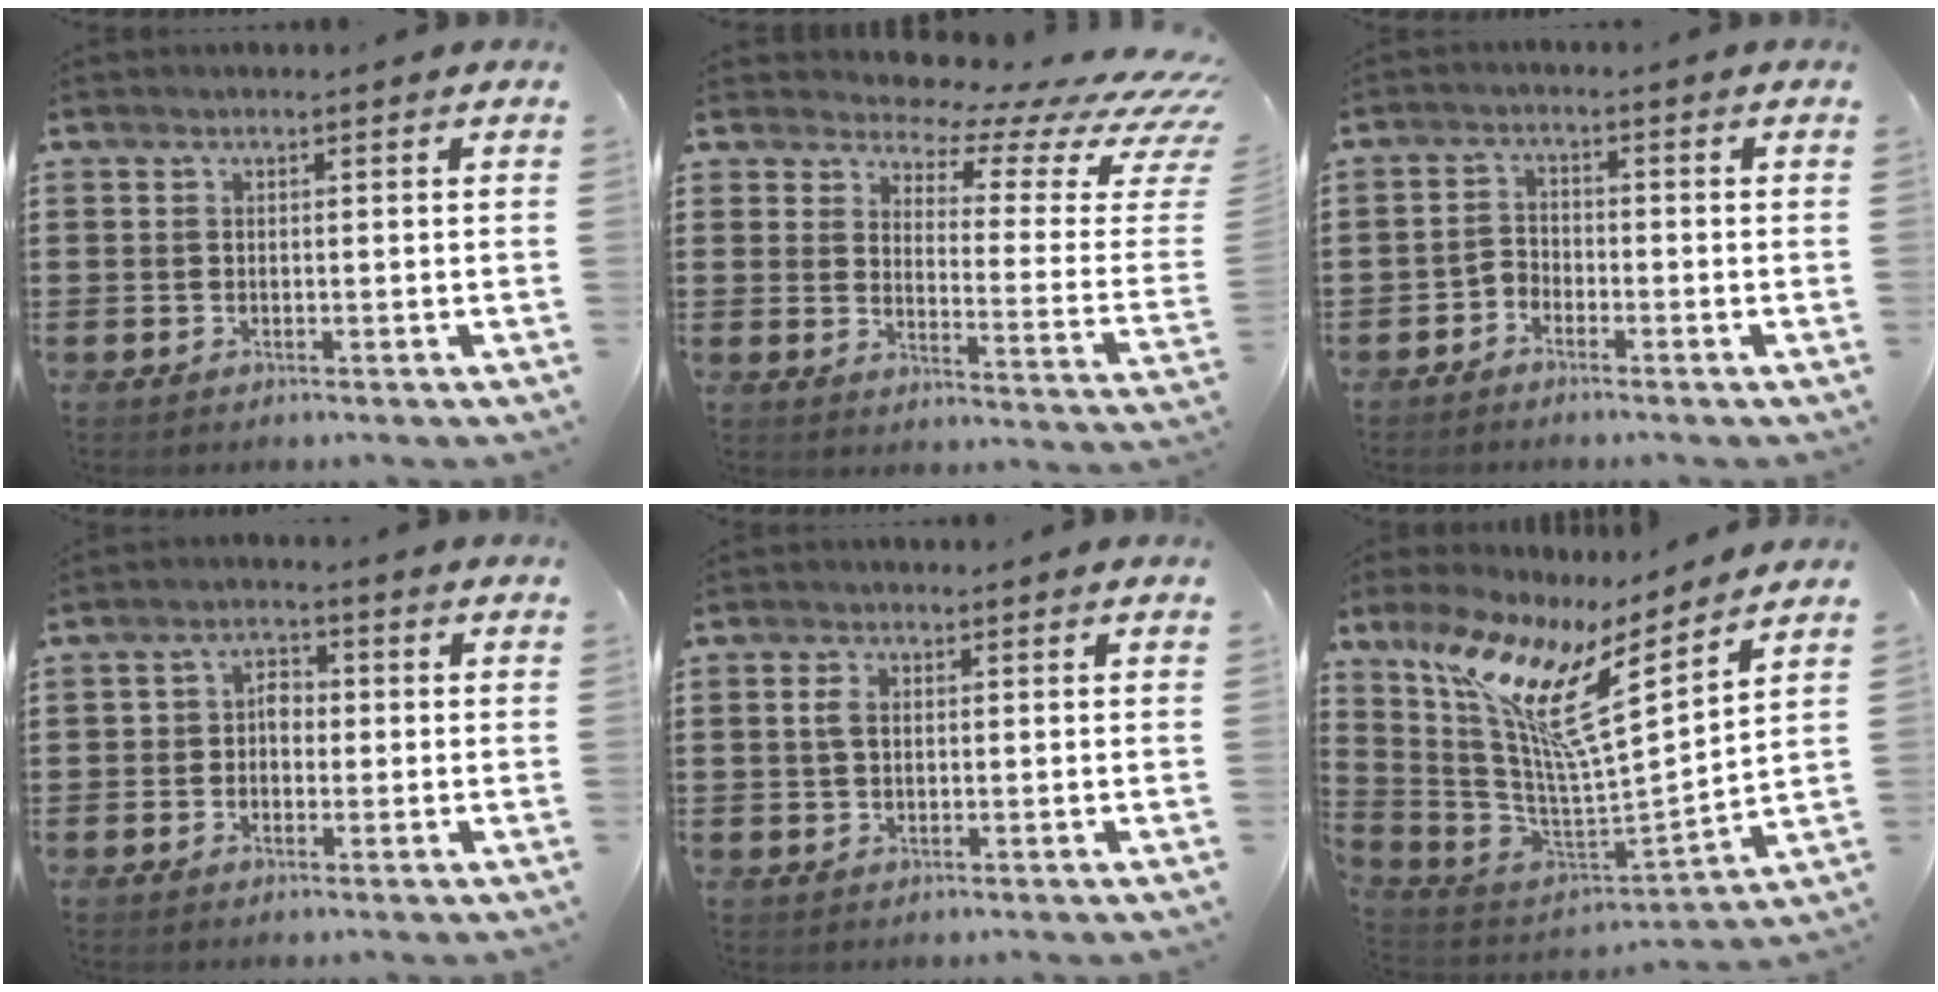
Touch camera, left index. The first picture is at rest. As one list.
[{"total": 5.5, "force": [4.7, 1.2, 2.6], "torque": [-0.050, -0.056, 0.074]}, {"total": 2.3, "force": [-2.2, 0.7, 0.1], "torque": [-0.011, 0.004, -0.049]}, {"total": 3.0, "force": [-0.4, 2.2, 2.0], "torque": [-0.043, 0.012, -0.012]}, {"total": 2.4, "force": [0.3, 1.4, 1.9], "torque": [-0.040, 0.008, 0.005]}, {"total": 12.3, "force": [6.6, 1.5, 10.2], "torque": [-0.233, -0.051, 0.099]}]